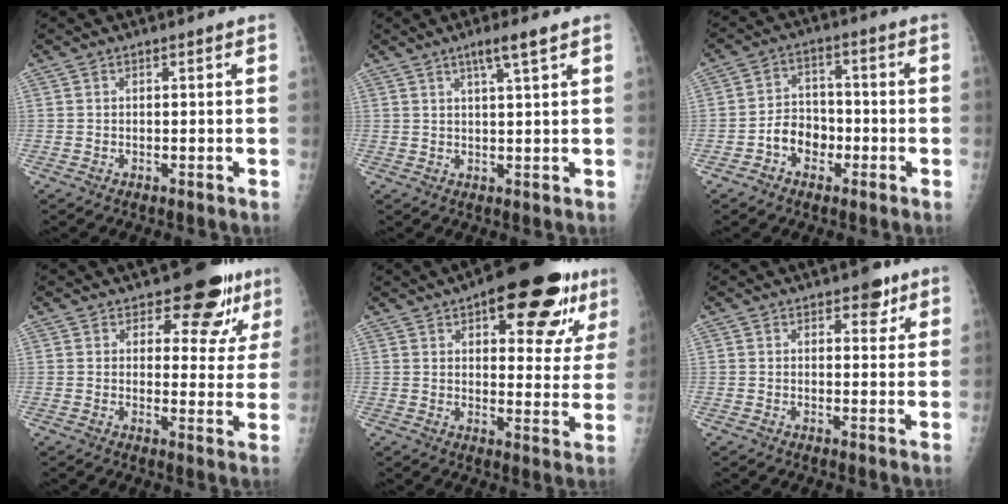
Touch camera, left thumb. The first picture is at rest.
{"total": 4.1, "force": [2.5, -0.2, 3.3], "torque": [-0.062, -0.010, 0.046]}
{"total": 6.5, "force": [-2.5, 5.0, 3.2], "torque": [-0.028, 0.029, -0.050]}
{"total": 10.1, "force": [7.3, 5.1, 4.8], "torque": [-0.021, -0.046, 0.083]}
{"total": 19.9, "force": [10.7, 7.8, 14.9], "torque": [-0.156, -0.022, 0.143]}
{"total": 4.5, "force": [2.8, 2.6, 2.4], "torque": [-0.003, -0.012, 0.034]}